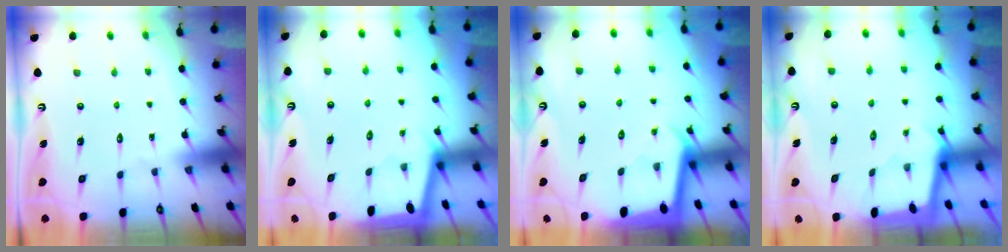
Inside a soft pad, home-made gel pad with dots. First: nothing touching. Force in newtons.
{"total": 1.8, "press": 1.8, "slide": 0.3}
{"total": 2.1, "press": 2.1, "slide": 0.1}
{"total": 1.8, "press": 1.7, "slide": 0.1}